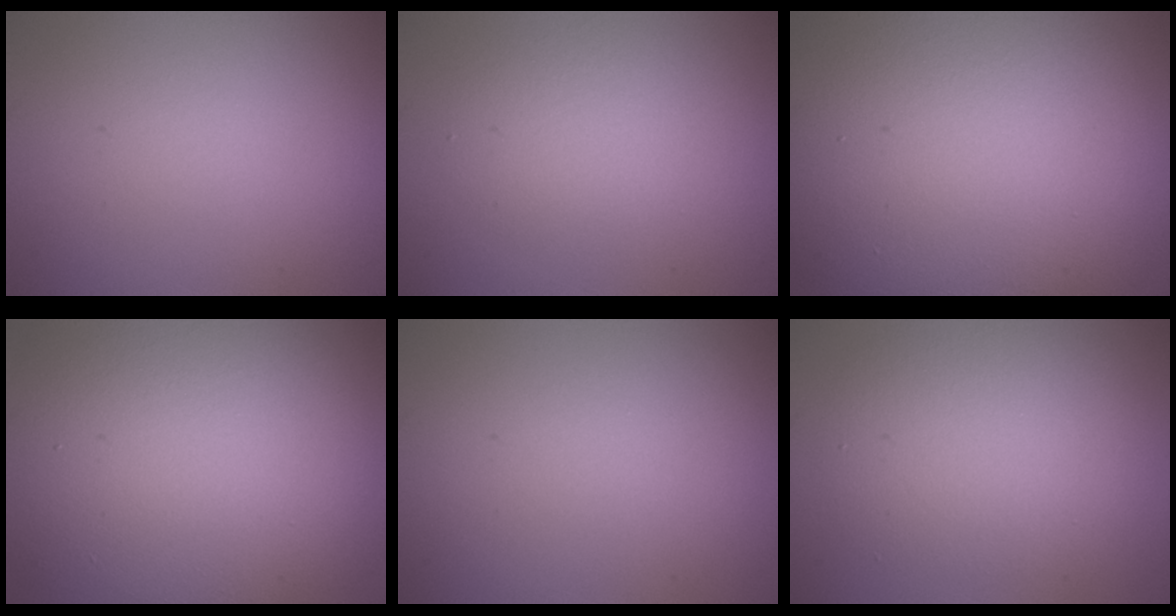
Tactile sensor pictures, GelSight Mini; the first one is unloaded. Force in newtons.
{"total": 2.9, "press": 2.9, "slide": 0.0}
{"total": 17.8, "press": 17.8, "slide": 0.7}
{"total": 15.5, "press": 15.5, "slide": 1.0}
{"total": 0.0}
{"total": 5.1, "press": 5.1, "slide": 0.5}